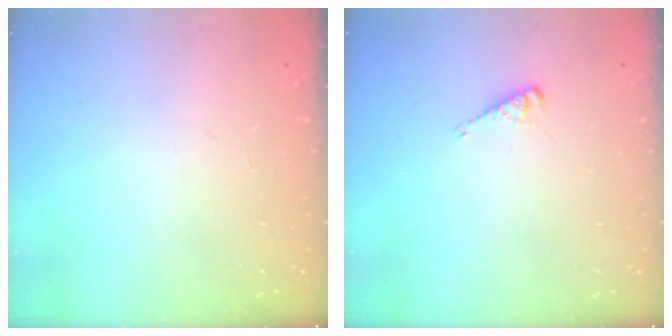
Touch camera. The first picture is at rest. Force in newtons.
{"total": 3.1, "press": 3.0, "slide": 0.5}